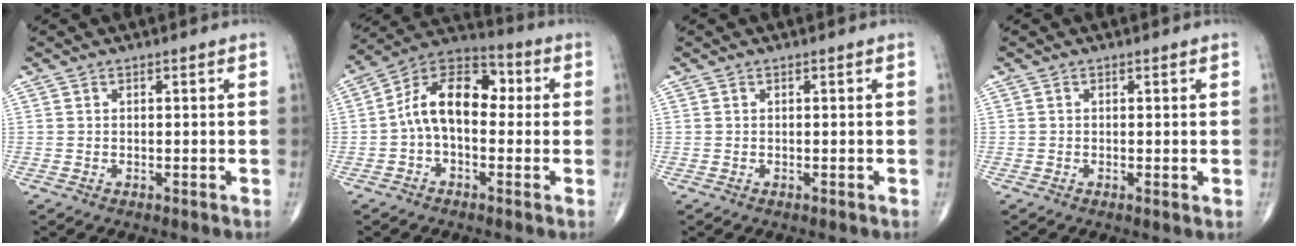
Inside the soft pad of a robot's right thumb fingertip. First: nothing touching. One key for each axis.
{"total": 13.1, "fx": 0.0, "fy": 8.0, "fz": 10.3, "tx": -0.152, "ty": 0.042, "tz": -0.017}
{"total": 0.0}
{"total": 0.8, "fx": 0.0, "fy": 0.2, "fz": 0.8, "tx": -0.015, "ty": -0.004, "tz": -0.002}